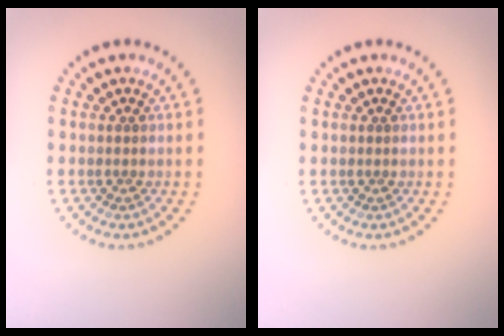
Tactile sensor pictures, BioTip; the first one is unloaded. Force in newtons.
{"total": 0.0}